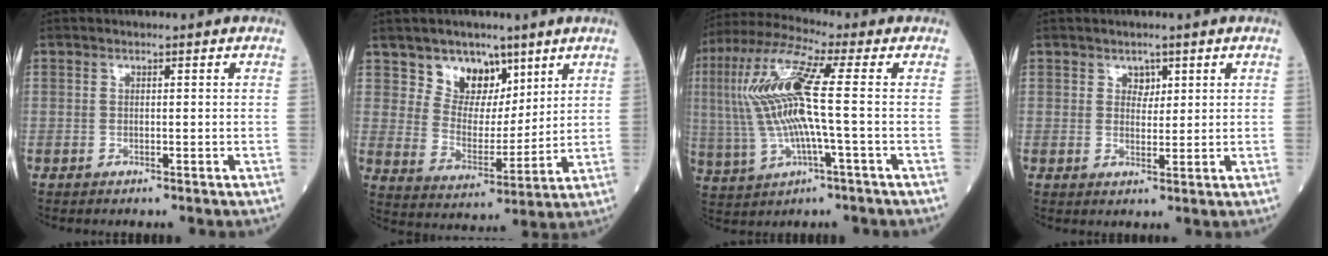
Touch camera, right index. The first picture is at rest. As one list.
[{"total": 8.6, "force": [5.5, 5.6, 3.3], "torque": [-0.059, 0.004, 0.108]}, {"total": 14.4, "force": [0.9, 1.5, 14.3], "torque": [-0.315, 0.019, 0.014]}, {"total": 2.0, "force": [1.2, 1.4, 0.9], "torque": [-0.009, -0.001, 0.021]}]